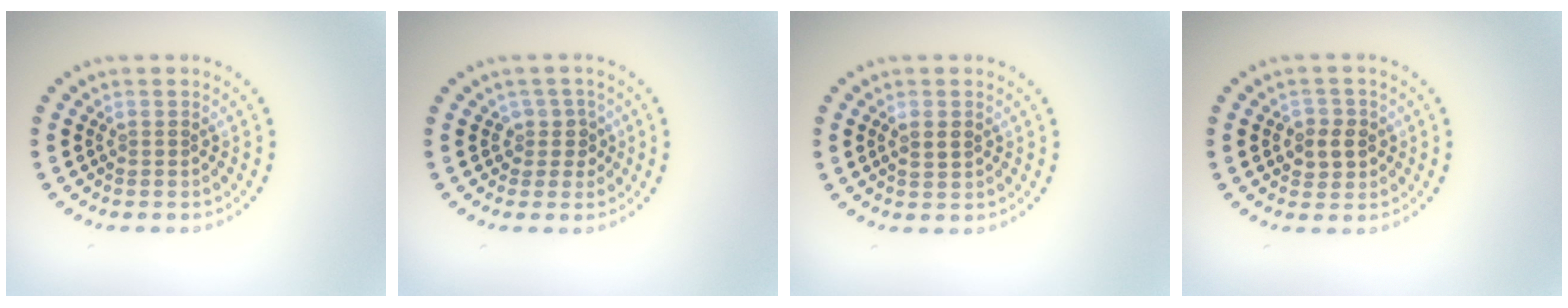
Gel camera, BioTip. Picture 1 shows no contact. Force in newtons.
{"total": 1.8, "press": 1.4, "slide": 1.2}
{"total": 1.0, "press": 0.9, "slide": 0.3}
{"total": 2.4, "press": 2.3, "slide": 0.7}